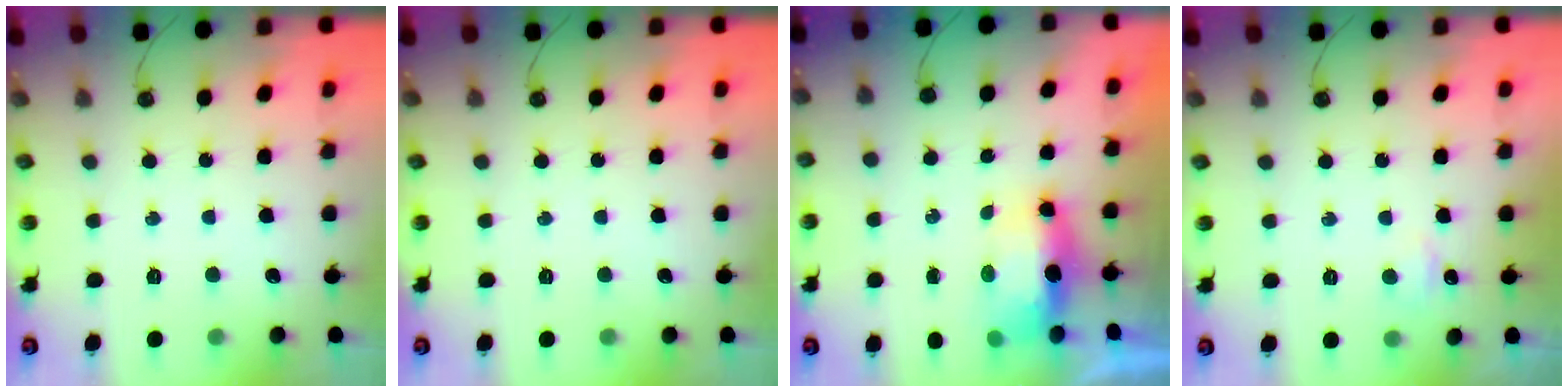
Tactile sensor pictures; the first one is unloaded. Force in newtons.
{"total": 0.0}
{"total": 15.6, "press": 9.1, "slide": 12.7}
{"total": 3.3, "press": 3.3, "slide": 0.5}